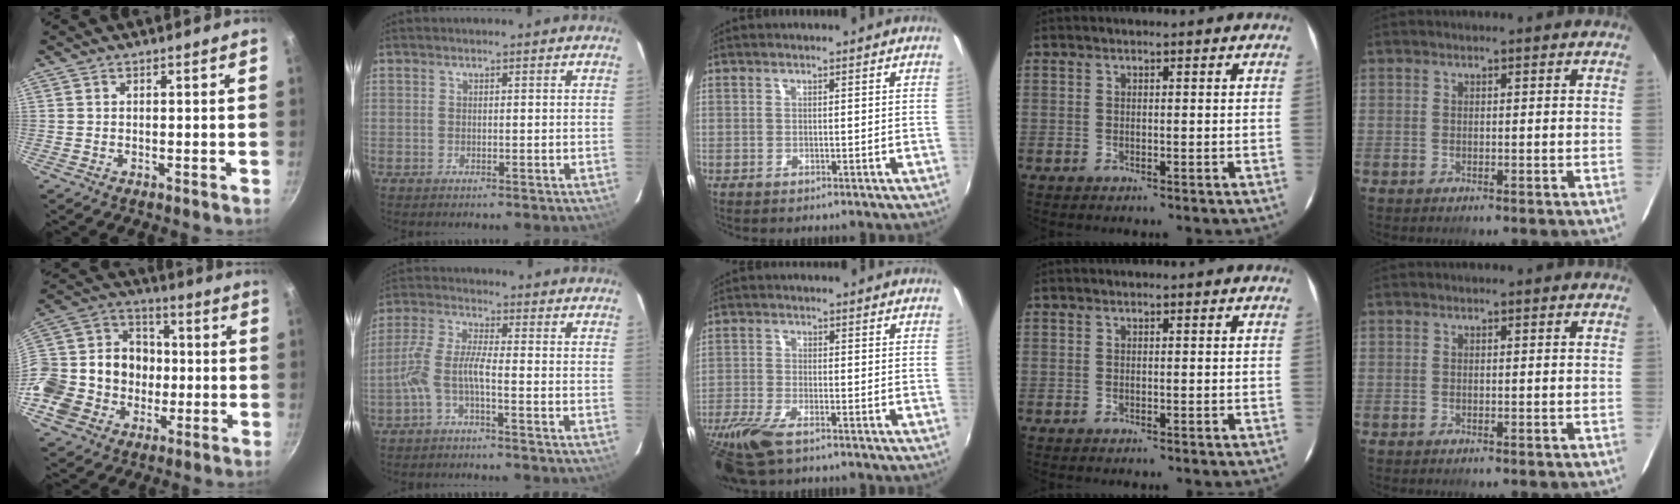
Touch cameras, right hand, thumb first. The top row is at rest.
{"thumb": {"total": 21.9, "force": [-3.5, 18.9, 10.6], "torque": [-0.207, 0.052, -0.053]}, "index": {"total": 5.5, "force": [-2.5, 0.7, 4.9], "torque": [-0.119, 0.010, -0.050]}, "middle": {"total": 11.1, "force": [-7.6, 3.6, 7.3], "torque": [-0.177, -0.038, -0.147]}}